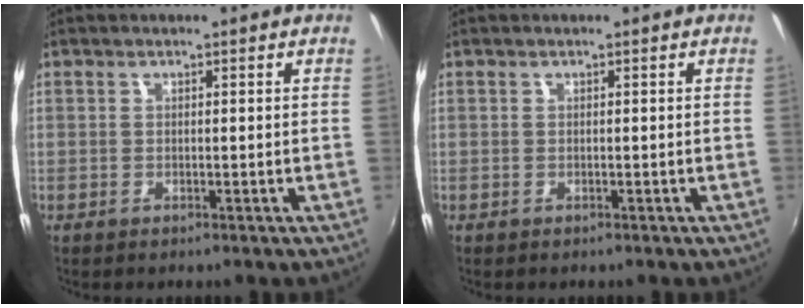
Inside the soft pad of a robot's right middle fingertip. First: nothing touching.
{"total": 0.0}